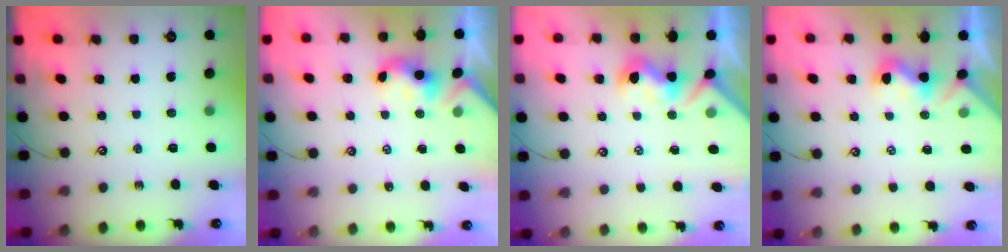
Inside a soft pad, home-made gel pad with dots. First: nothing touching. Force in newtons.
{"total": 2.3, "press": 2.3, "slide": 0.2}
{"total": 2.1, "press": 1.9, "slide": 0.9}
{"total": 1.2, "press": 1.0, "slide": 0.6}